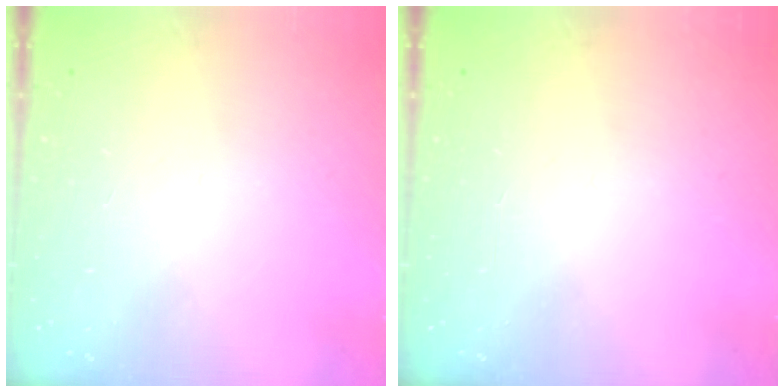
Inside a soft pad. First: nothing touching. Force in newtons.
{"total": 0.0}